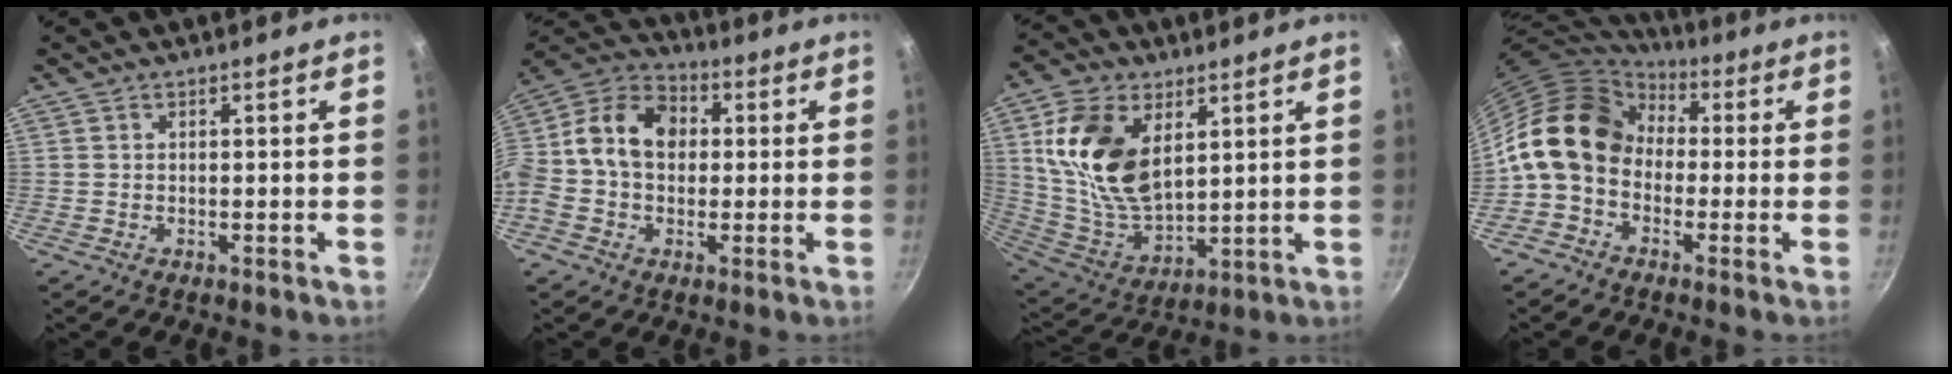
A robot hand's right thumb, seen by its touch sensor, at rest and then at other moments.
{"total": 15.2, "force": [1.0, 11.6, 9.8], "torque": [-0.150, 0.038, -0.008]}
{"total": 18.0, "force": [5.6, 10.9, 13.3], "torque": [-0.237, -0.030, 0.120]}
{"total": 14.5, "force": [0.7, 11.4, 9.0], "torque": [-0.130, 0.036, -0.010]}